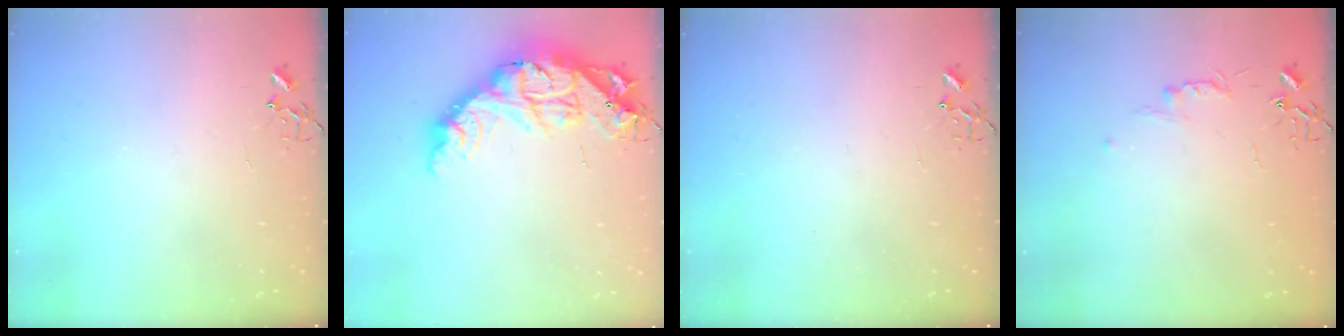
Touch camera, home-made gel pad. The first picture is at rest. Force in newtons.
{"total": 21.4, "press": 21.3, "slide": 2.0}
{"total": 0.0}
{"total": 4.8, "press": 4.7, "slide": 0.6}